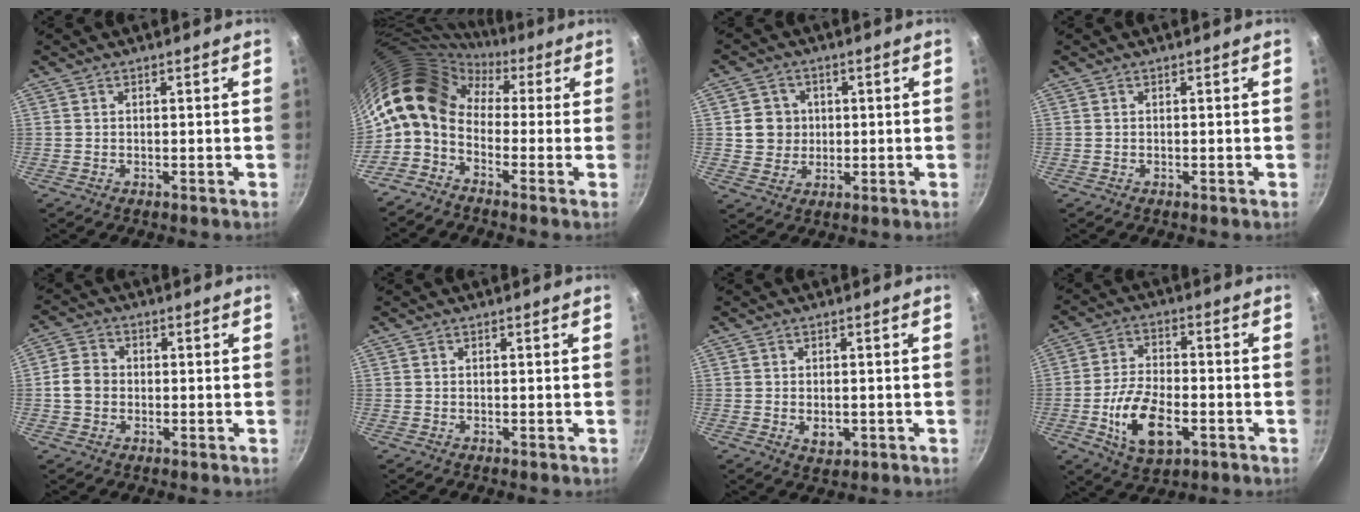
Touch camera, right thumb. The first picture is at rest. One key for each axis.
{"total": 12.2, "fx": 0.8, "fy": 8.5, "fz": 8.6, "tx": -0.142, "ty": 0.030, "tz": -0.013}
{"total": 6.0, "fx": 0.8, "fy": 5.7, "fz": 1.7, "tx": 0.005, "ty": 0.005, "tz": 0.015}
{"total": 0.0}
{"total": 5.2, "fx": -0.5, "fy": 4.4, "fz": 2.7, "tx": -0.036, "ty": 0.012, "tz": -0.018}
{"total": 0.0}
{"total": 3.4, "fx": -0.6, "fy": 2.3, "fz": 2.4, "tx": -0.033, "ty": -0.003, "tz": -0.004}
{"total": 12.8, "fx": -3.9, "fy": 6.8, "fz": 10.1, "tx": -0.178, "ty": 0.015, "tz": -0.067}